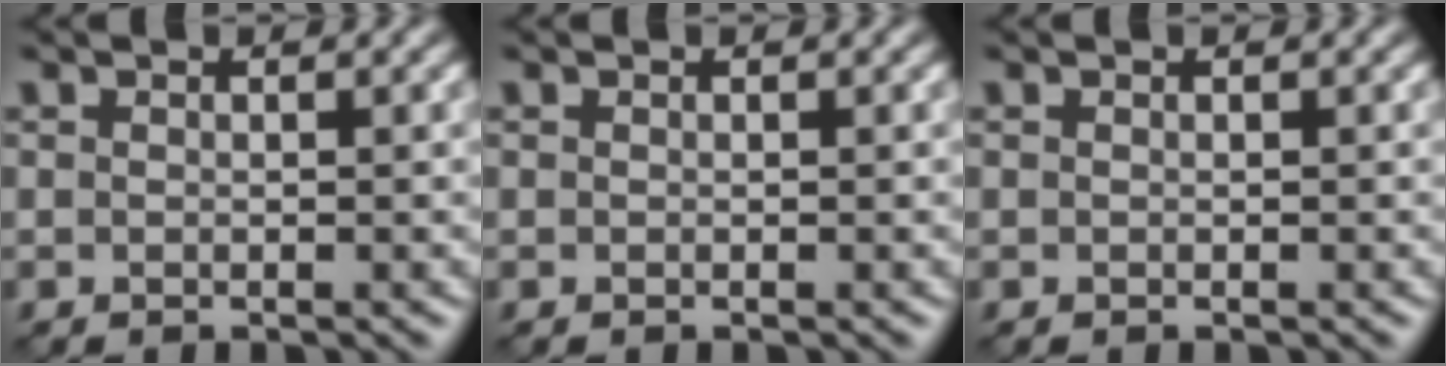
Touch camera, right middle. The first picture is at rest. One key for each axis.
{"total": 0.0}
{"total": 0.0}